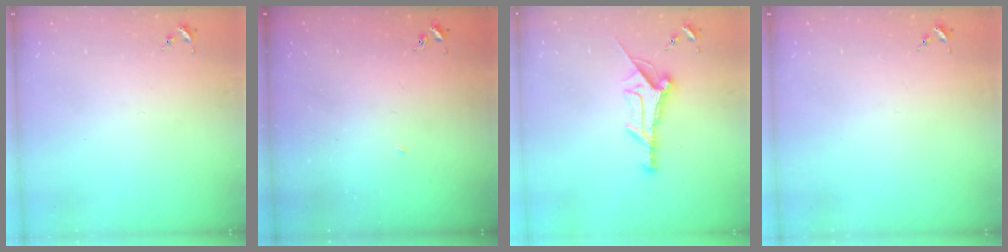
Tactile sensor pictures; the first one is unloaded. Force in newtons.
{"total": 1.4, "press": 1.3, "slide": 0.1}
{"total": 11.7, "press": 11.7, "slide": 0.3}
{"total": 0.0}